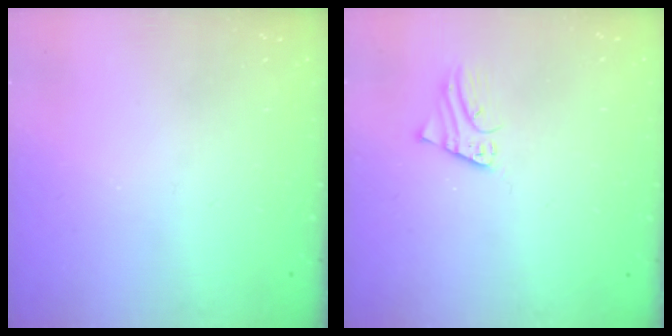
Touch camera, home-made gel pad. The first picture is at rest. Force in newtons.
{"total": 1.9, "press": 1.9, "slide": 0.1}